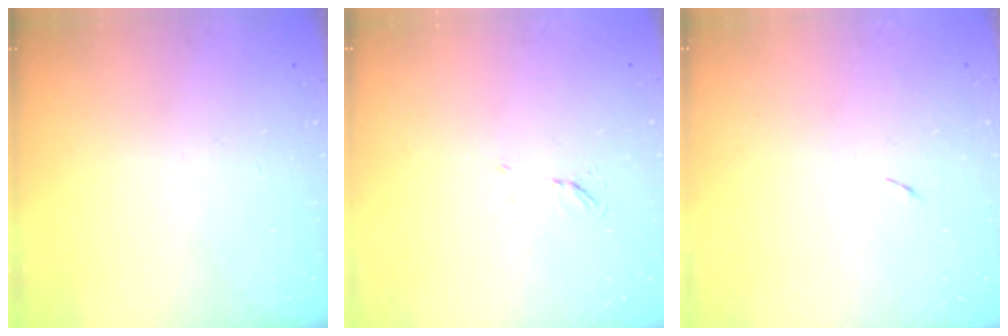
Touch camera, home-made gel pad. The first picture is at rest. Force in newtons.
{"total": 3.9, "press": 3.8, "slide": 0.7}
{"total": 3.8, "press": 3.7, "slide": 0.7}